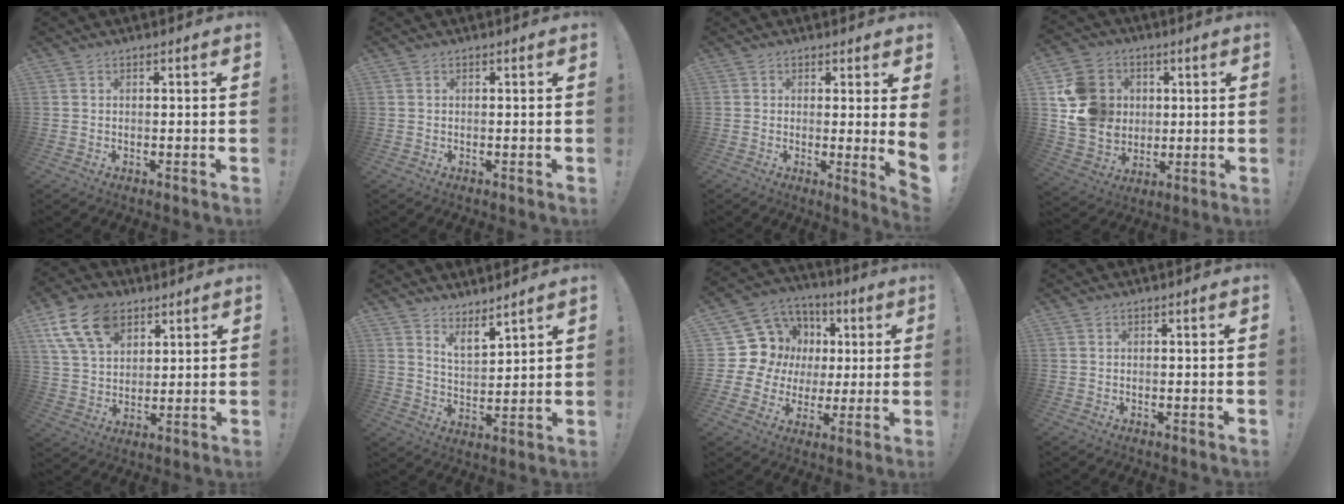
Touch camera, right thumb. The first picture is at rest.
{"total": 0.0}
{"total": 3.8, "force": [1.1, -0.5, 3.6], "torque": [-0.049, -0.019, 0.019]}
{"total": 15.9, "force": [3.1, 14.2, 6.4], "torque": [-0.103, 0.000, 0.073]}
{"total": 15.1, "force": [8.0, 9.9, 8.1], "torque": [-0.146, -0.034, 0.151]}
{"total": 6.4, "force": [6.0, 1.6, 1.9], "torque": [-0.036, -0.045, 0.109]}
{"total": 15.3, "force": [2.9, 14.0, 5.6], "torque": [-0.096, -0.017, 0.087]}
{"total": 0.0}